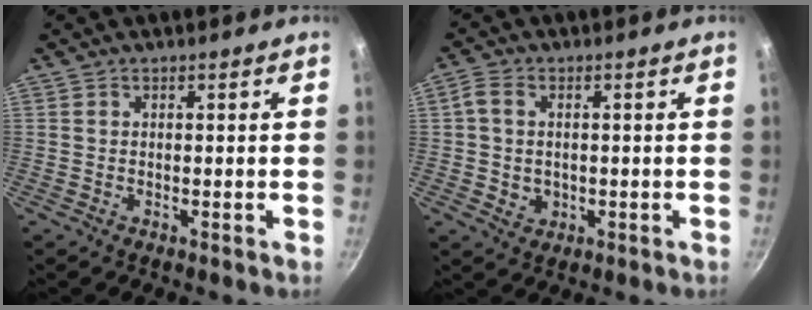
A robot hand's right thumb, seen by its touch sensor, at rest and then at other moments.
{"total": 5.2, "force": [0.2, 4.1, 3.3], "torque": [-0.064, 0.003, 0.002]}